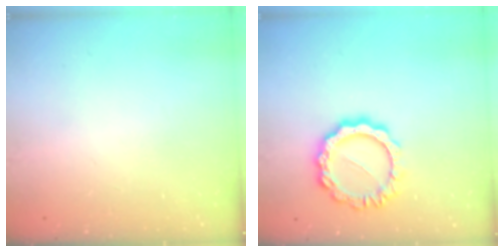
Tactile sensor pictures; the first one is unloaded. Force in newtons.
{"total": 12.1, "press": 12.0, "slide": 1.1}